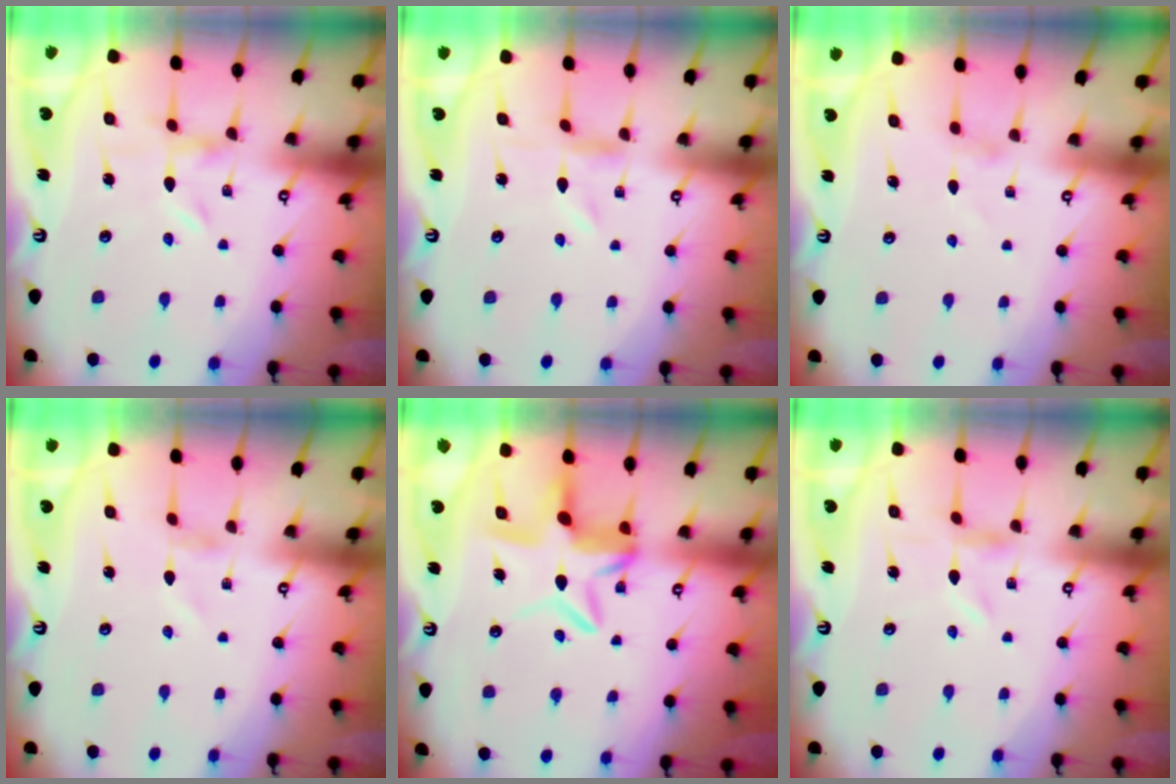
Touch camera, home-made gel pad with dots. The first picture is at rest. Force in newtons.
{"total": 0.0}
{"total": 1.2, "press": 1.1, "slide": 0.3}
{"total": 0.8, "press": 0.8, "slide": 0.1}
{"total": 10.1, "press": 10.0, "slide": 0.9}
{"total": 0.0}